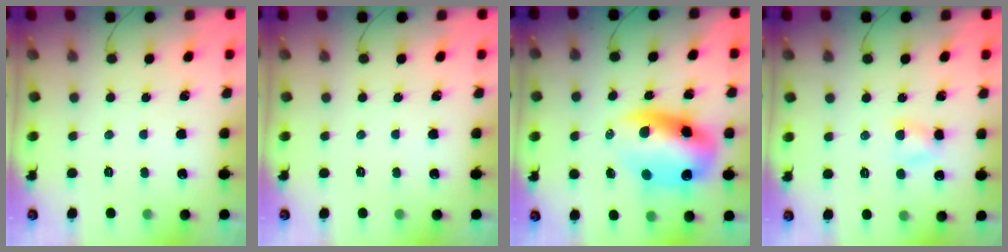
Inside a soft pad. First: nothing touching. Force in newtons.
{"total": 0.0}
{"total": 13.9, "press": 13.4, "slide": 3.6}
{"total": 4.0, "press": 3.9, "slide": 0.9}